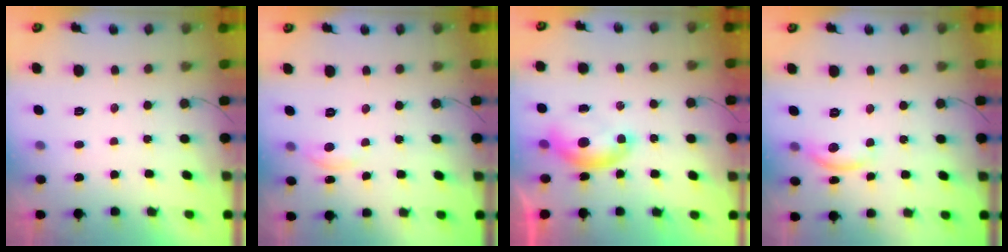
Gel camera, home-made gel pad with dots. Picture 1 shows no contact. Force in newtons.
{"total": 2.9, "press": 2.9, "slide": 0.3}
{"total": 6.9, "press": 6.9, "slide": 1.1}
{"total": 8.5, "press": 8.4, "slide": 0.6}